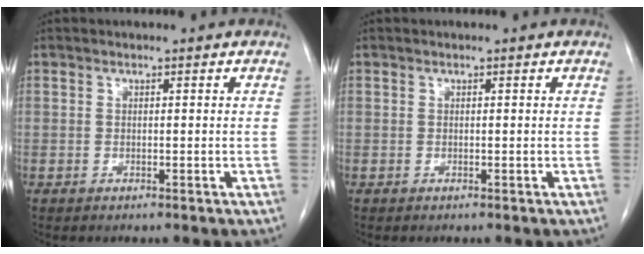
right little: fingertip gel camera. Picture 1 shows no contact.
{"total": 0.0}